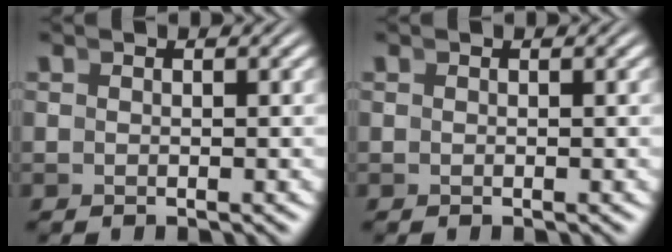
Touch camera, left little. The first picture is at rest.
{"total": 0.0}